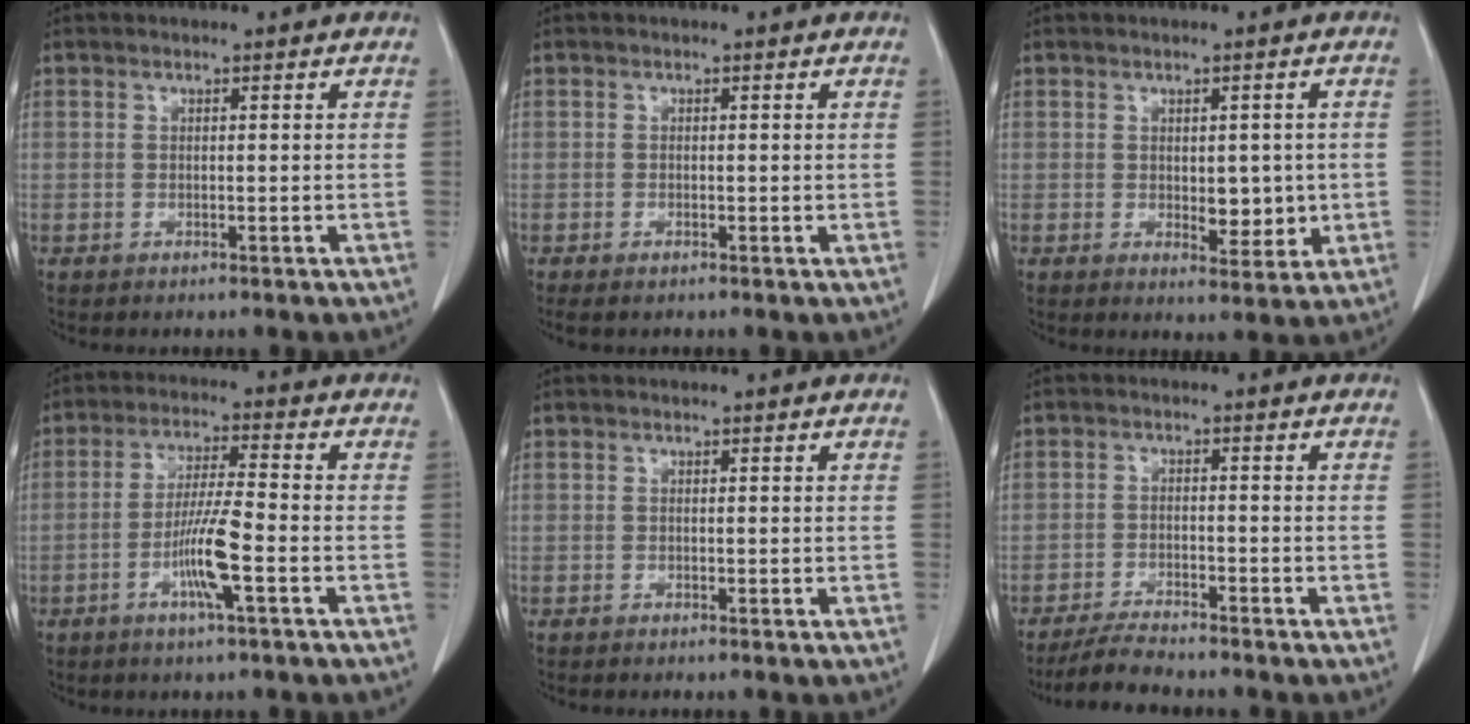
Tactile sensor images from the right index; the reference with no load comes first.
{"total": 0.8, "force": [-0.5, 0.3, 0.6], "torque": [-0.010, -0.002, -0.007]}
{"total": 4.7, "force": [-0.2, 2.5, 4.0], "torque": [-0.047, -0.006, 0.006]}
{"total": 7.7, "force": [-2.7, 0.0, 7.2], "torque": [-0.137, -0.004, -0.053]}
{"total": 0.0}
{"total": 3.4, "force": [-3.3, 0.0, 0.8], "torque": [-0.018, -0.017, -0.063]}